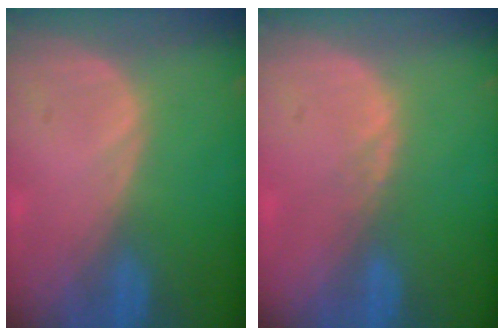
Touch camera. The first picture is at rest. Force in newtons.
{"total": 0.8, "press": 0.8, "slide": 0.3}